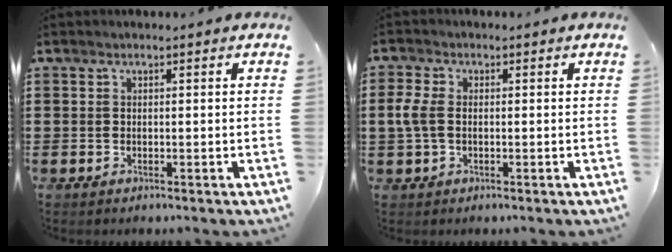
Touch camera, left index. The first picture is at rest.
{"total": 3.6, "force": [-0.1, 2.2, 2.9], "torque": [-0.080, 0.000, -0.008]}